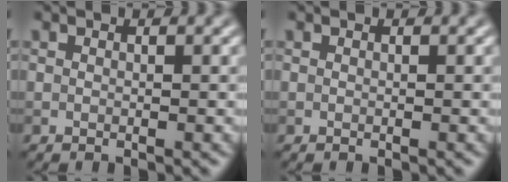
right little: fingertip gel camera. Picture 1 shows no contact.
{"total": 0.0}